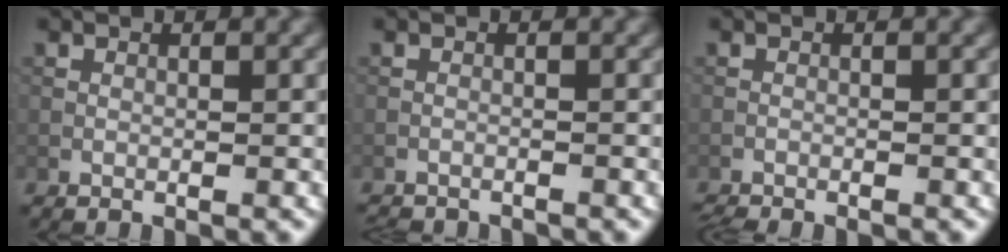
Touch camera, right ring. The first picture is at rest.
{"total": 2.8, "force": [-2.8, 0.2, 0.2], "torque": [-0.013, -0.008, -0.045]}
{"total": 1.5, "force": [-1.5, -0.1, 0.2], "torque": [-0.010, -0.003, -0.031]}